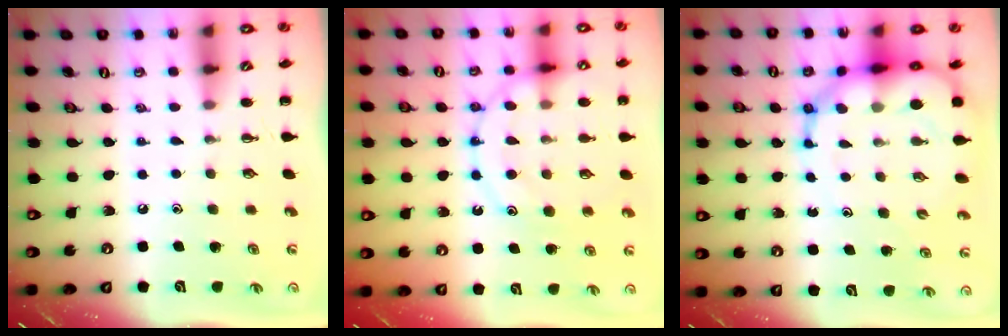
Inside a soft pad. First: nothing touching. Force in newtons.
{"total": 13.5, "press": 13.4, "slide": 0.9}
{"total": 15.5, "press": 15.0, "slide": 4.1}